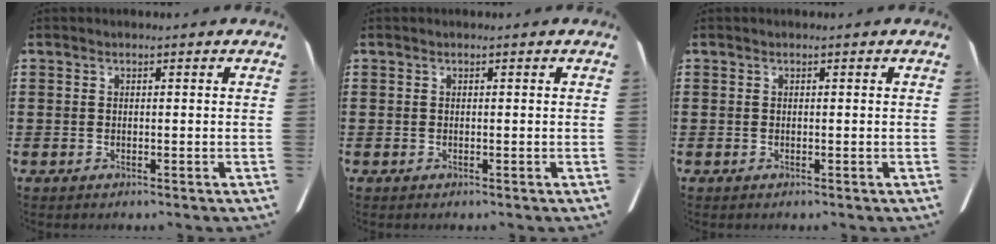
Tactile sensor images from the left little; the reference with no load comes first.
{"total": 0.0}
{"total": 0.0}